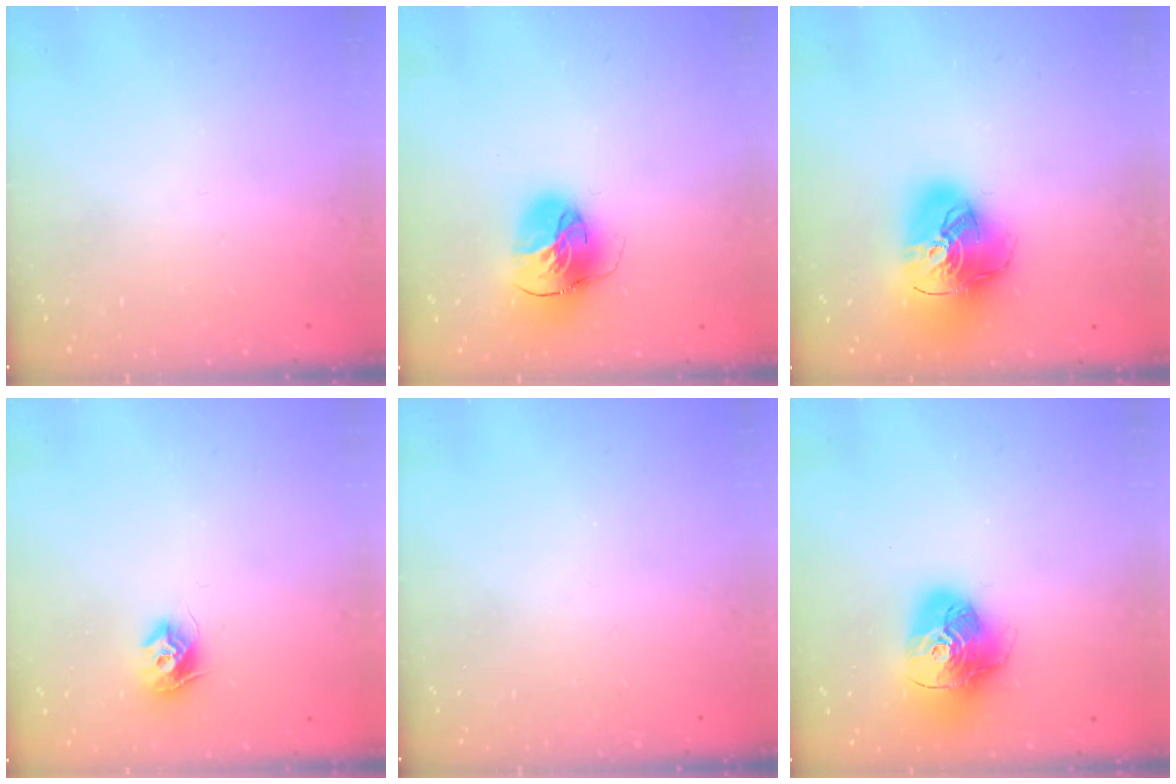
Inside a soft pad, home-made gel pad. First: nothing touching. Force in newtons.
{"total": 15.0, "press": 14.9, "slide": 1.8}
{"total": 20.2, "press": 20.1, "slide": 2.2}
{"total": 8.3, "press": 8.3, "slide": 0.5}
{"total": 0.0}
{"total": 16.5, "press": 16.5, "slide": 1.7}